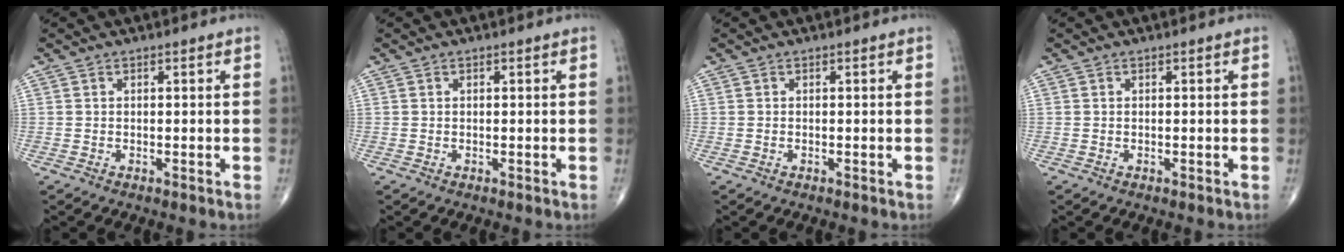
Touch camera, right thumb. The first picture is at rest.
{"total": 0.0}
{"total": 0.0}
{"total": 0.0}